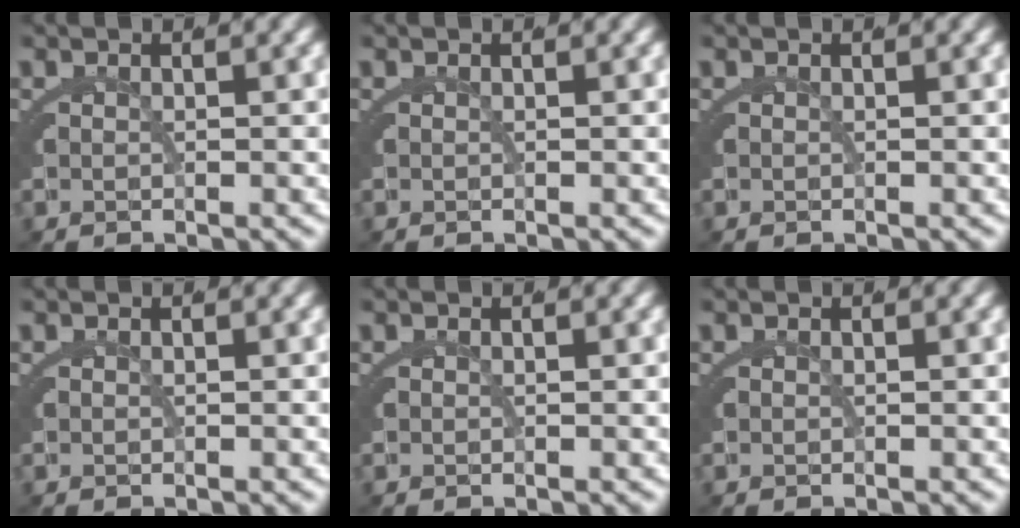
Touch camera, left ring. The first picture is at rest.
{"total": 0.0}
{"total": 0.0}
{"total": 0.0}
{"total": 0.0}
{"total": 0.0}